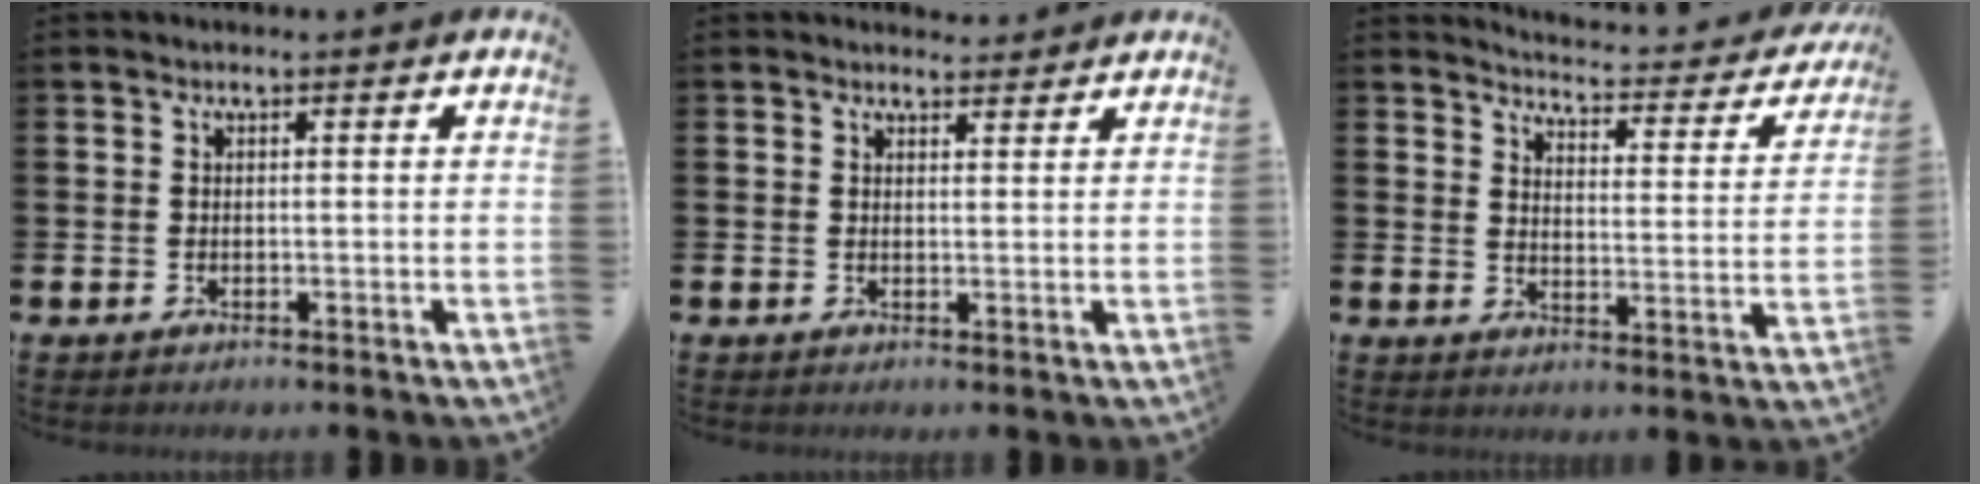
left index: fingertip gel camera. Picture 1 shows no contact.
{"total": 2.3, "force": [2.2, 0.6, -0.2], "torque": [0.007, -0.011, 0.038]}
{"total": 3.4, "force": [3.3, 0.5, 0.7], "torque": [-0.033, -0.035, 0.047]}